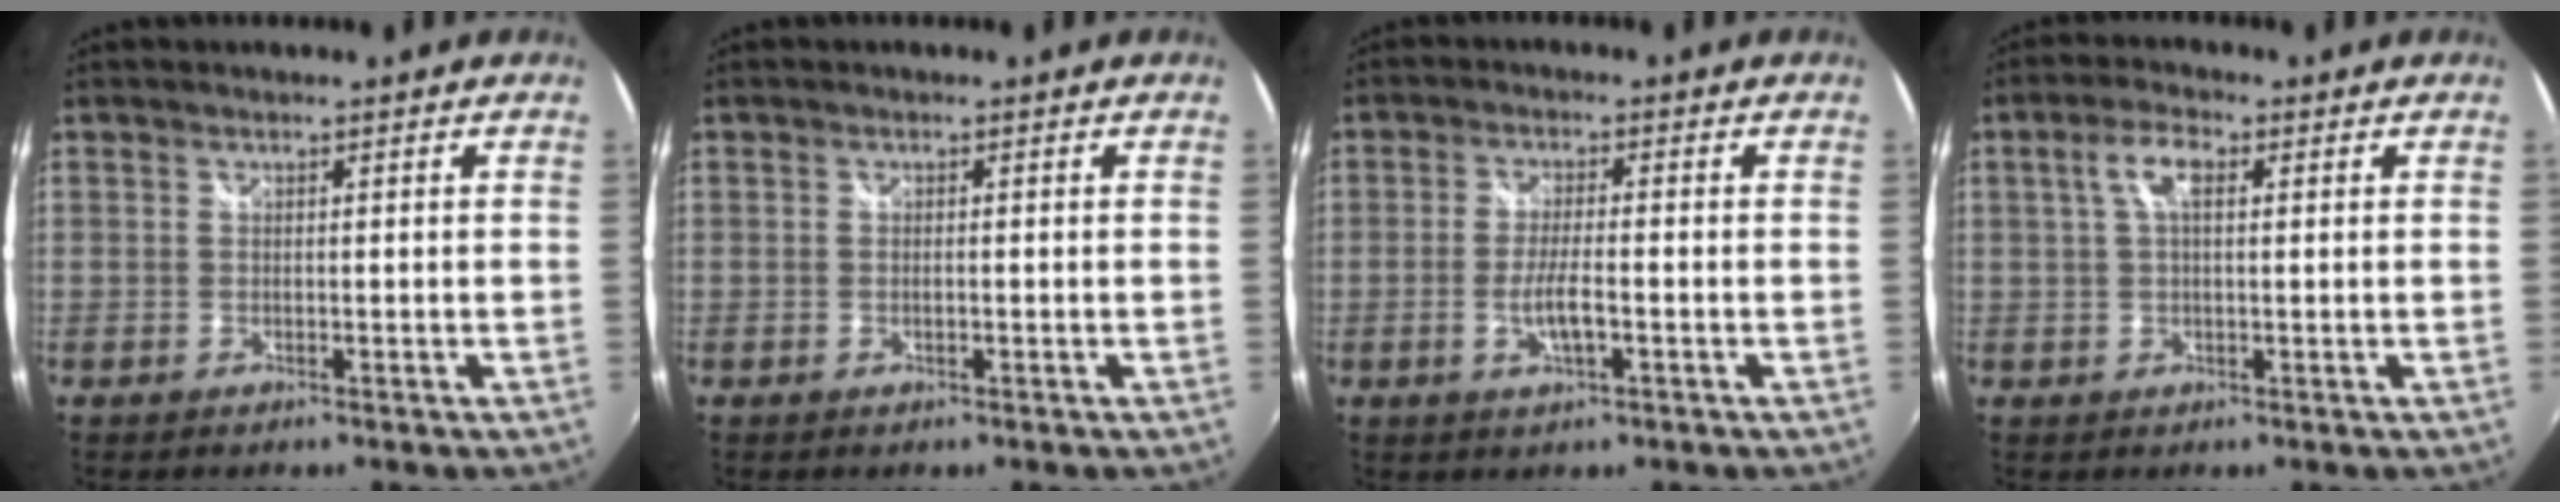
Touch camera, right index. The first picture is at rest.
{"total": 0.9, "force": [-0.2, 0.3, 0.8], "torque": [-0.018, -0.001, -0.005]}
{"total": 5.0, "force": [-1.7, 1.1, 4.6], "torque": [-0.093, -0.006, -0.030]}
{"total": 4.8, "force": [1.3, 1.9, 4.2], "torque": [-0.081, 0.012, 0.022]}